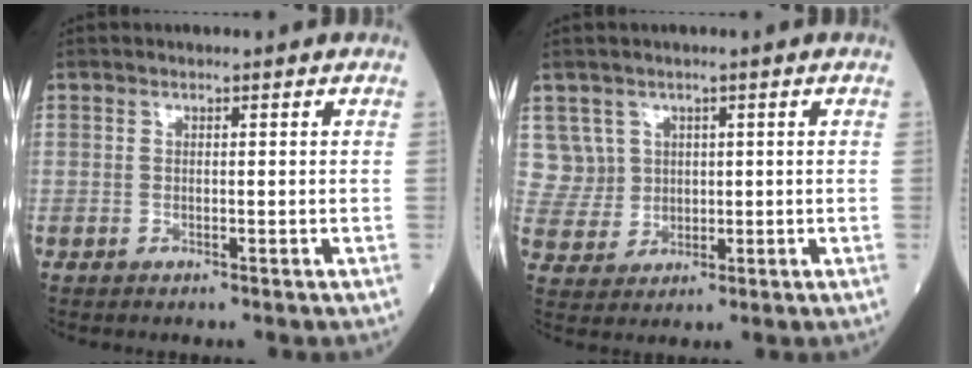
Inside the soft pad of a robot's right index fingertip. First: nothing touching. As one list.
[{"total": 5.6, "force": [2.1, 5.1, -0.1], "torque": [0.003, 0.015, 0.052]}]